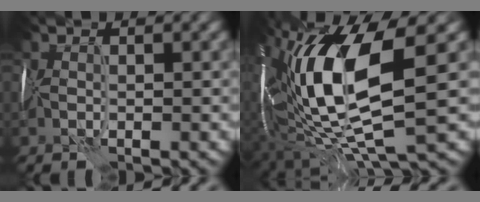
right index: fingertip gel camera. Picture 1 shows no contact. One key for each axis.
{"total": 13.1, "fx": 0.6, "fy": 5.1, "fz": 12.0, "tx": -0.237, "ty": 0.000, "tz": 0.009}